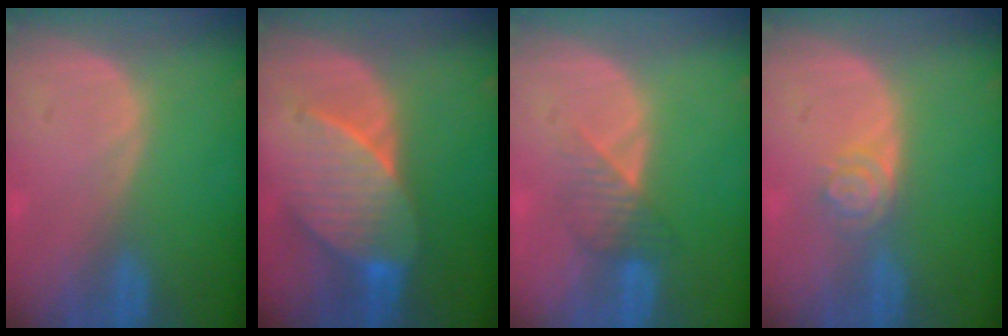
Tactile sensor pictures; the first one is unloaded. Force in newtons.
{"total": 7.6, "press": 7.6, "slide": 0.1}
{"total": 3.6, "press": 3.3, "slide": 1.3}
{"total": 4.0, "press": 3.3, "slide": 2.1}